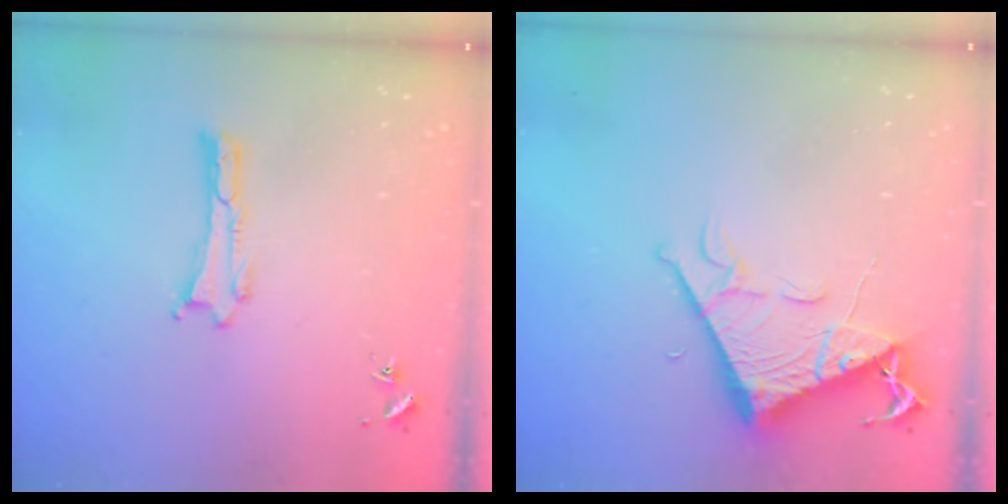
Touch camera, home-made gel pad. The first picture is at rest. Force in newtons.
{"total": 7.9, "press": 7.9, "slide": 0.9}